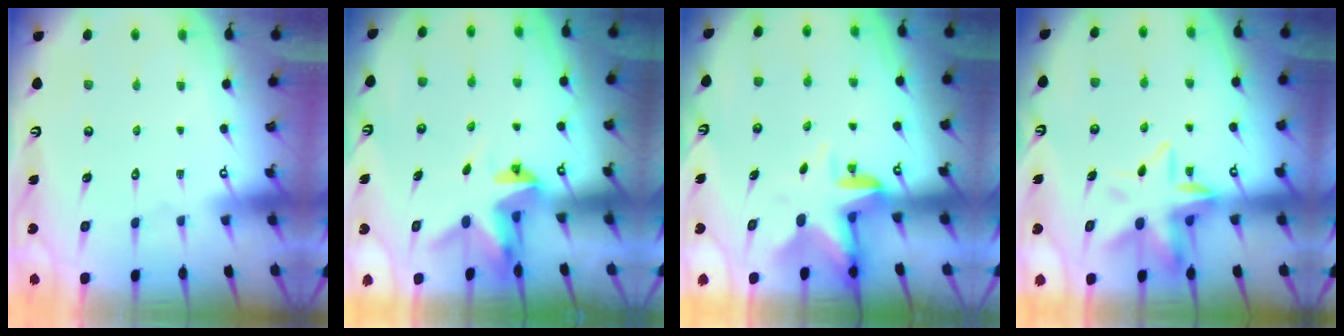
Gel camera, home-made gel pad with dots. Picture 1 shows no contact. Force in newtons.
{"total": 3.8, "press": 3.8, "slide": 0.1}
{"total": 4.9, "press": 4.6, "slide": 1.5}
{"total": 11.3, "press": 11.1, "slide": 2.3}